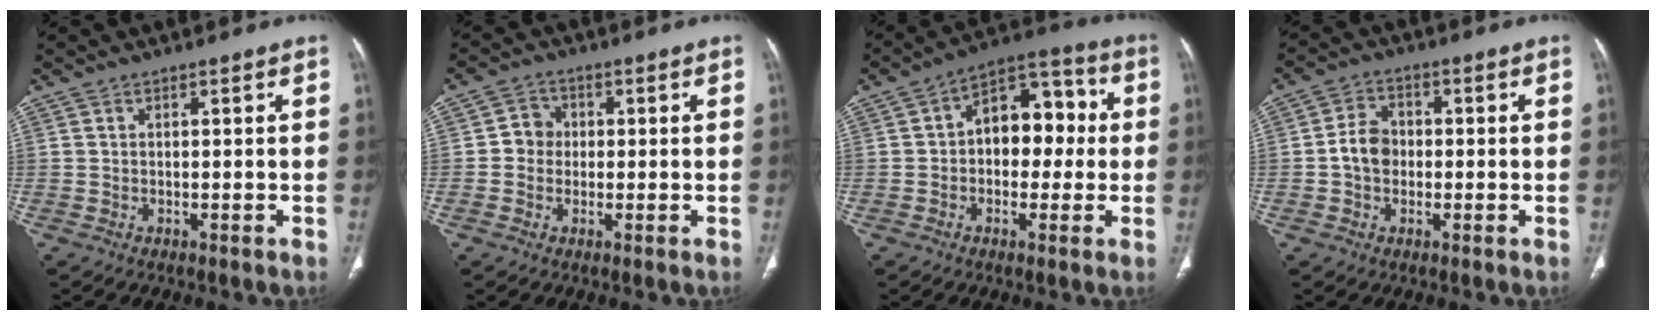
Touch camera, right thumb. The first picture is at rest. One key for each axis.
{"total": 4.1, "fx": 0.0, "fy": 3.8, "fz": 1.4, "tx": 0.000, "ty": 0.009, "tz": -0.008}
{"total": 12.7, "fx": 0.7, "fy": 8.3, "fz": 9.6, "tx": -0.095, "ty": 0.038, "tz": -0.001}
{"total": 5.6, "fx": -0.5, "fy": 4.5, "fz": 3.3, "tx": -0.045, "ty": 0.015, "tz": -0.017}